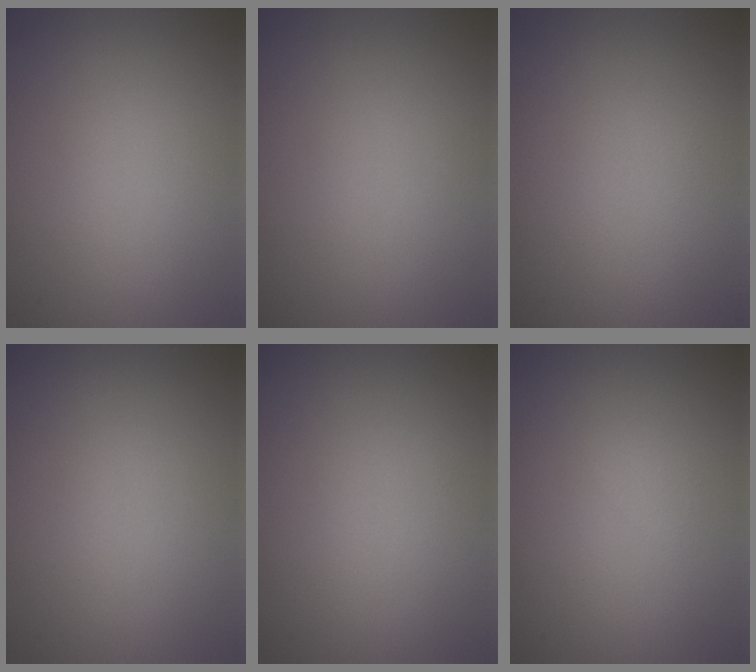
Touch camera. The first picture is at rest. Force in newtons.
{"total": 0.0}
{"total": 0.0}
{"total": 0.0}
{"total": 0.0}
{"total": 0.7, "press": 0.7, "slide": 0.1}